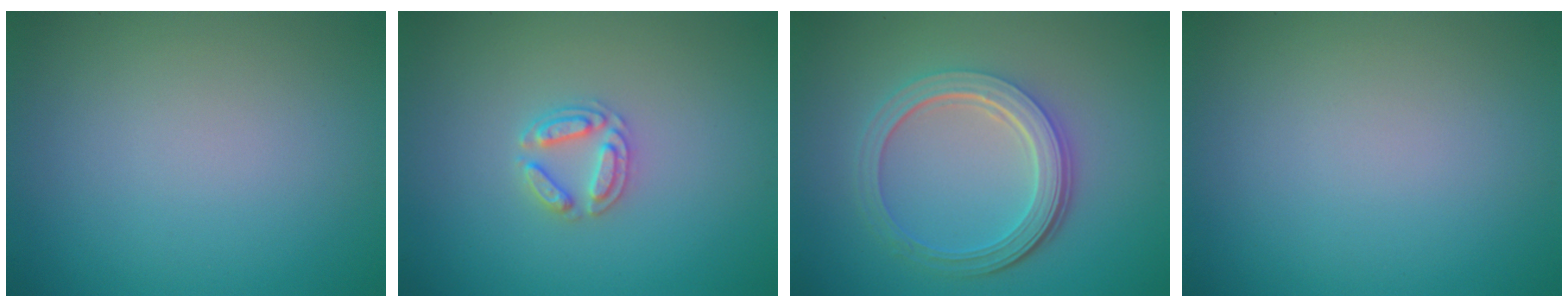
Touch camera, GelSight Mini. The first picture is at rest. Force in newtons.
{"total": 2.5, "press": 2.5, "slide": 0.4}
{"total": 5.4, "press": 3.9, "slide": 3.7}
{"total": 0.0}